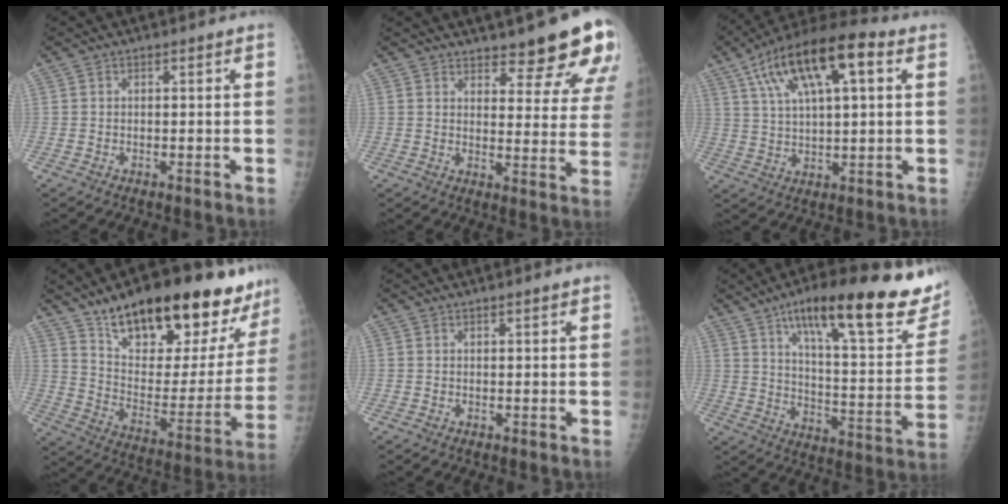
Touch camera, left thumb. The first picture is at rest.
{"total": 13.4, "force": [10.3, 3.6, 7.8], "torque": [-0.058, -0.072, 0.124]}
{"total": 18.4, "force": [7.6, 7.0, 15.2], "torque": [-0.259, 0.012, 0.126]}
{"total": 29.1, "force": [20.3, 9.8, 18.5], "torque": [-0.239, -0.068, 0.308]}
{"total": 0.8, "force": [0.6, 0.1, 0.6], "torque": [-0.007, 0.000, 0.008]}
{"total": 28.4, "force": [17.3, 7.2, 21.3], "torque": [-0.271, -0.049, 0.254]}